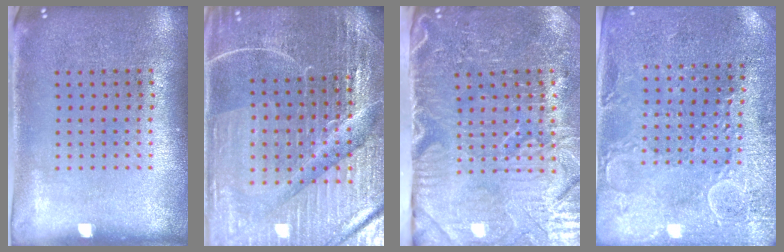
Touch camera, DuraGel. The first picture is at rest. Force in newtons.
{"total": 5.2, "press": 4.9, "slide": 1.8}
{"total": 5.1, "press": 4.3, "slide": 2.7}
{"total": 2.8, "press": 2.7, "slide": 0.7}